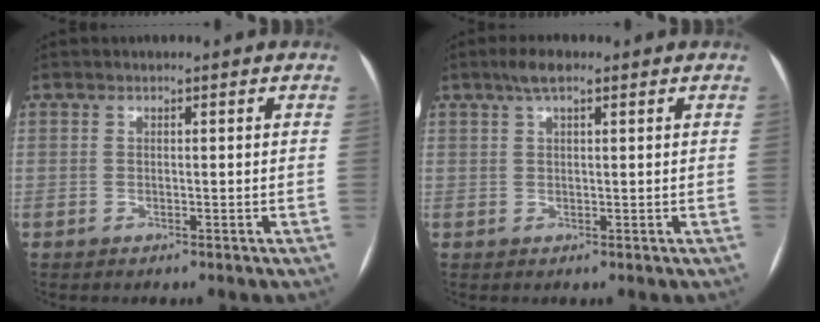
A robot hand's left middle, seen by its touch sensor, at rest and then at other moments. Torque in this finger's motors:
{"motor_torque": [0.27, -0.24, 0.03, 0.05]}